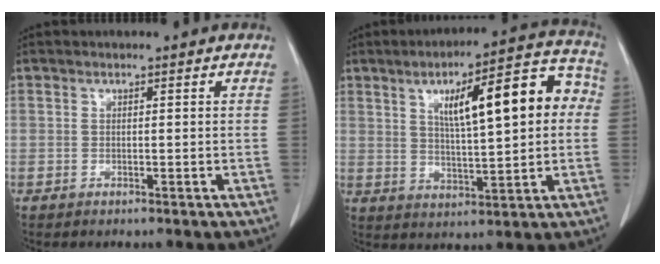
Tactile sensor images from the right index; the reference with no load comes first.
{"total": 15.3, "force": [3.5, 3.8, 14.4], "torque": [-0.200, 0.037, 0.053]}